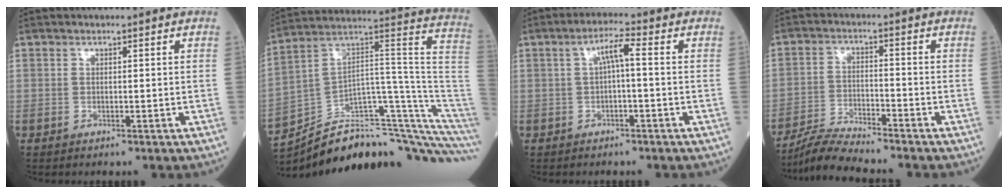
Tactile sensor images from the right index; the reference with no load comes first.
{"total": 23.7, "force": [-19.6, 3.6, 12.8], "torque": [-0.118, 0.074, -0.287]}
{"total": 3.6, "force": [0.2, 0.4, 3.6], "torque": [-0.062, 0.015, 0.003]}
{"total": 6.0, "force": [-5.8, -1.1, 1.1], "torque": [-0.027, -0.015, -0.113]}